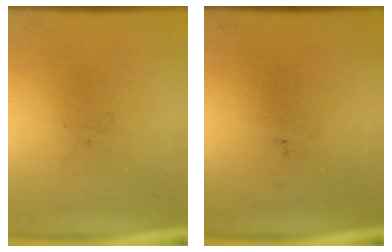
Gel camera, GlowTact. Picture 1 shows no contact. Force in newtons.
{"total": 0.0}